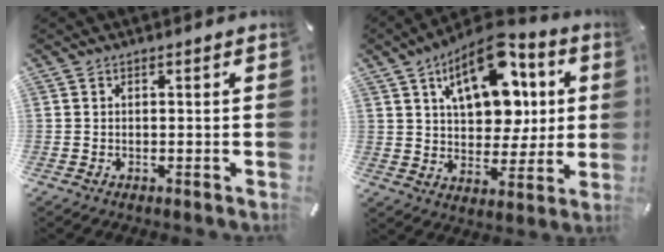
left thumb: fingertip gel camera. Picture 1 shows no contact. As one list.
[{"total": 17.9, "force": [6.9, 10.8, 12.4], "torque": [-0.194, -0.019, 0.120]}]